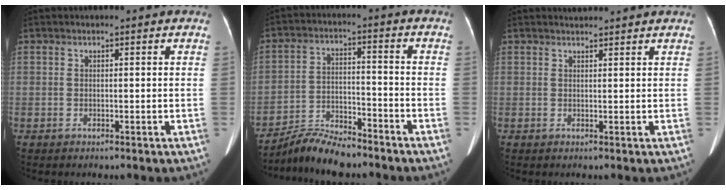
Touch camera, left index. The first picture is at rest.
{"total": 8.4, "force": [-8.0, 1.3, 2.3], "torque": [-0.048, -0.004, -0.139]}
{"total": 1.9, "force": [1.9, -0.1, 0.1], "torque": [-0.007, 0.014, 0.032]}